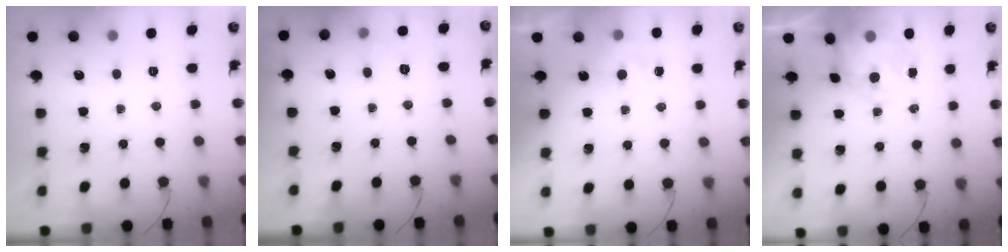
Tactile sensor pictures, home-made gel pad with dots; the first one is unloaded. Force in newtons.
{"total": 5.2, "press": 5.0, "slide": 1.2}
{"total": 2.6, "press": 2.4, "slide": 1.1}
{"total": 7.5, "press": 7.4, "slide": 1.4}